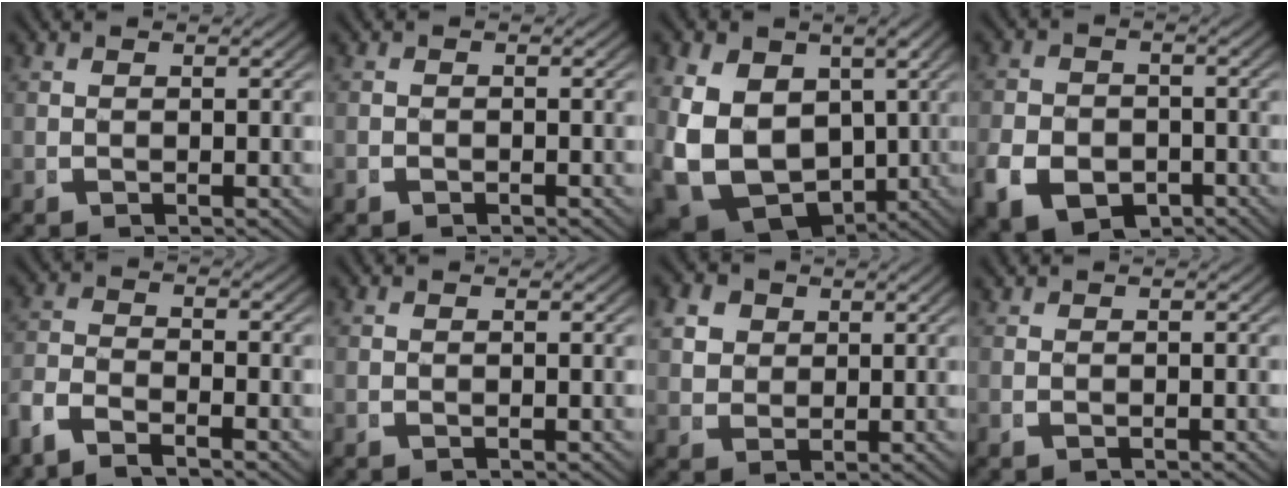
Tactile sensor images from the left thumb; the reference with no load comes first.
{"total": 0.7, "force": [-0.6, 0.3, 0.0], "torque": [-0.003, -0.005, -0.010]}
{"total": 14.9, "force": [-2.0, 11.7, 9.1], "torque": [-0.232, -0.073, -0.006]}
{"total": 6.3, "force": [-2.9, 4.6, 3.1], "torque": [-0.053, -0.025, -0.042]}
{"total": 3.3, "force": [-2.4, 1.6, 1.6], "torque": [-0.041, -0.003, -0.046]}
{"total": 0.0}
{"total": 4.8, "force": [1.7, 3.9, 2.1], "torque": [-0.056, -0.012, 0.040]}
{"total": 0.5, "force": [0.1, 0.5, 0.2], "torque": [-0.007, -0.003, 0.004]}